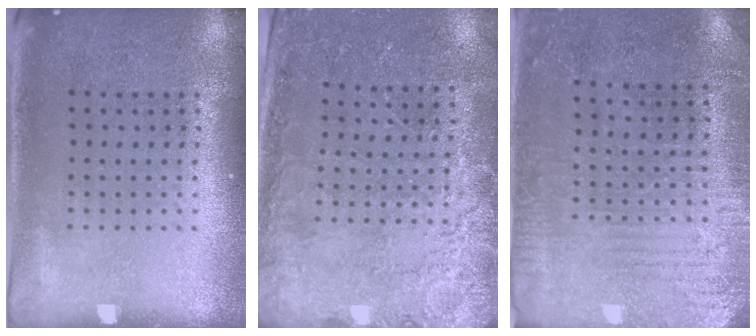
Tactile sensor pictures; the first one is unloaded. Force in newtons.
{"total": 2.5, "press": 2.4, "slide": 0.7}
{"total": 3.0, "press": 2.8, "slide": 1.1}